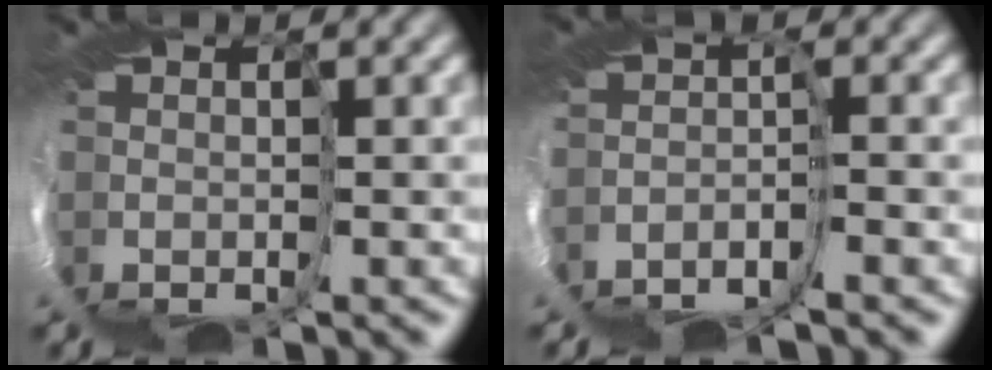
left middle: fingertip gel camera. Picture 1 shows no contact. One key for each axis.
{"total": 4.0, "fx": -1.6, "fy": -3.7, "fz": 0.1, "tx": -0.006, "ty": -0.020, "tz": -0.006}